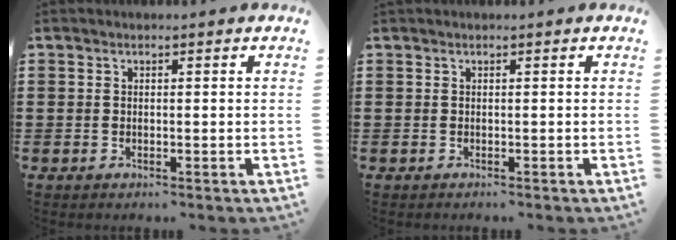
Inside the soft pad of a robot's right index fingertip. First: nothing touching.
{"total": 0.5, "force": [0.5, 0.2, -0.1], "torque": [0.003, 0.003, 0.008]}